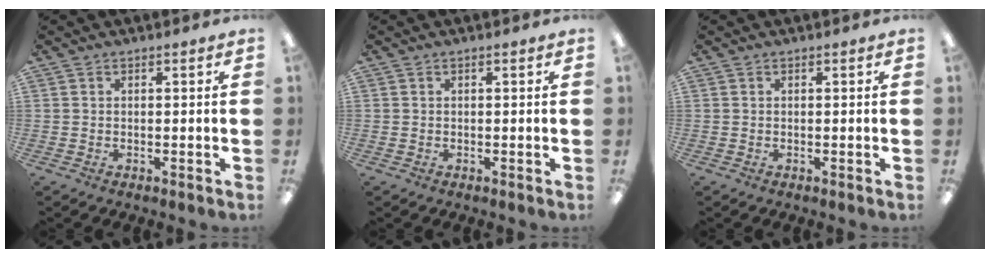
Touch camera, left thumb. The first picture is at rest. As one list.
[{"total": 0.0}, {"total": 0.0}]